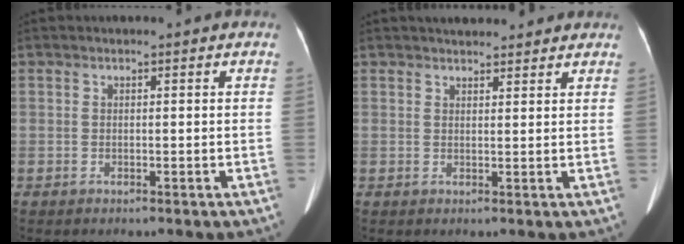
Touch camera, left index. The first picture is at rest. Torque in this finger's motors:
{"motor_torque": [0.05, -0.18, 0.02, 0.04]}